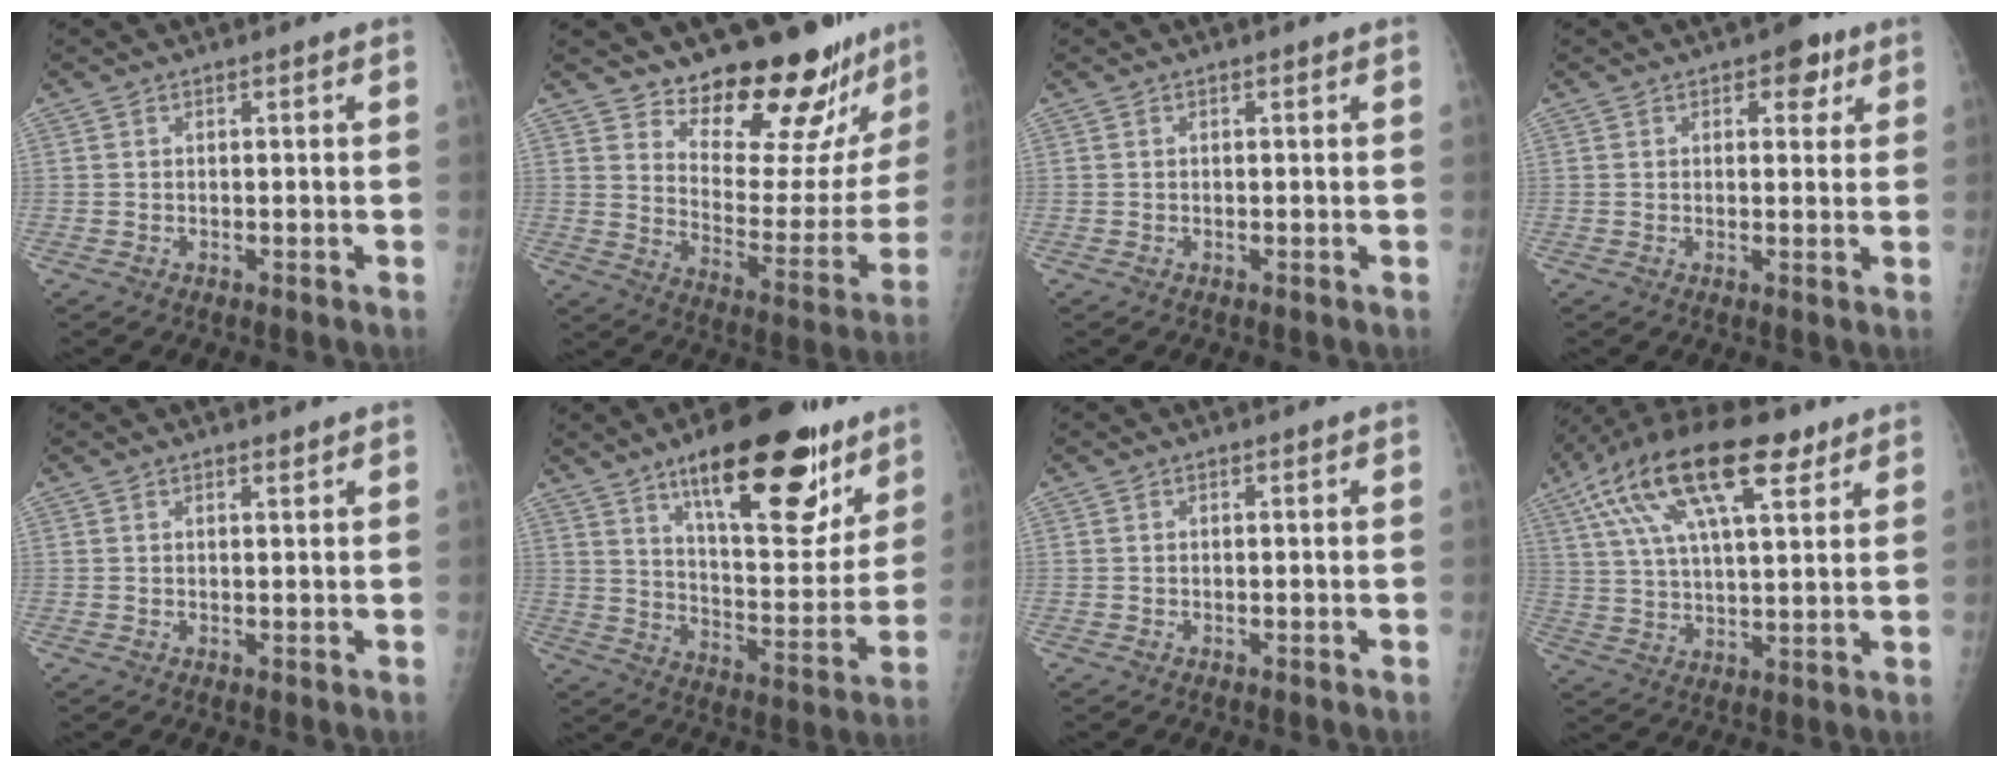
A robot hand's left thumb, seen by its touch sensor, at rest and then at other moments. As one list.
[{"total": 20.8, "force": [18.4, 5.7, 7.8], "torque": [-0.058, -0.165, 0.246]}, {"total": 0.0}, {"total": 4.4, "force": [2.2, 2.7, 2.7], "torque": [-0.005, -0.004, 0.021]}, {"total": 0.8, "force": [0.7, 0.2, 0.3], "torque": [-0.005, -0.006, 0.011]}, {"total": 24.0, "force": [14.7, 8.6, 16.9], "torque": [-0.198, -0.064, 0.227]}, {"total": 0.0}, {"total": 20.2, "force": [10.5, 7.8, 15.4], "torque": [-0.273, 0.001, 0.182]}]